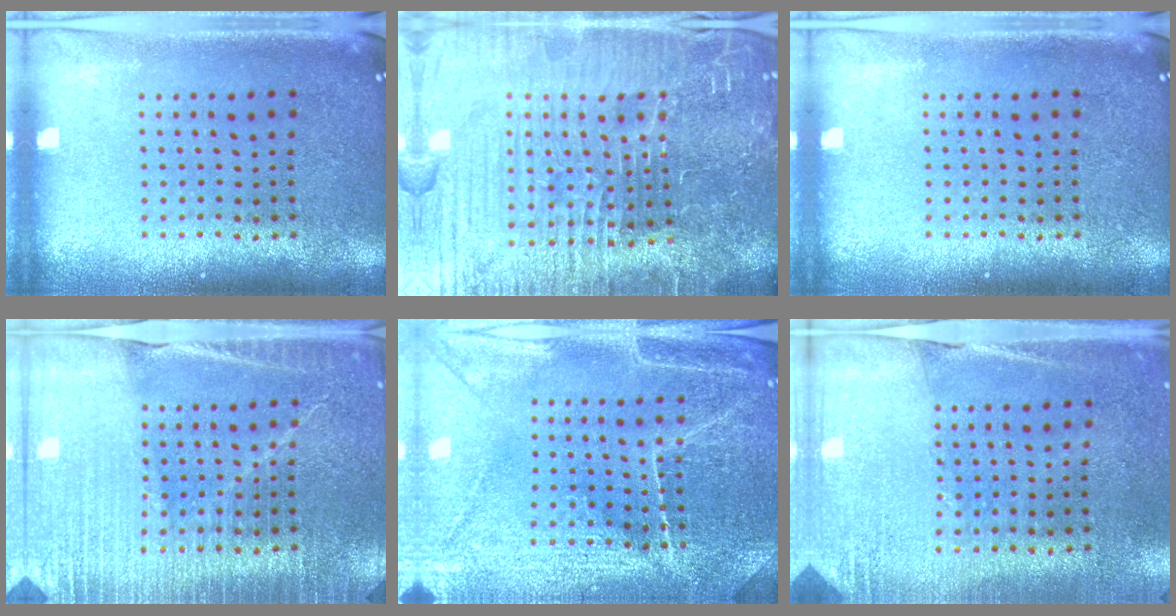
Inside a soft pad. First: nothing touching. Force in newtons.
{"total": 7.4, "press": 6.6, "slide": 3.5}
{"total": 0.0}
{"total": 3.4, "press": 3.3, "slide": 0.7}
{"total": 3.8, "press": 3.7, "slide": 0.9}
{"total": 2.6, "press": 2.3, "slide": 1.1}